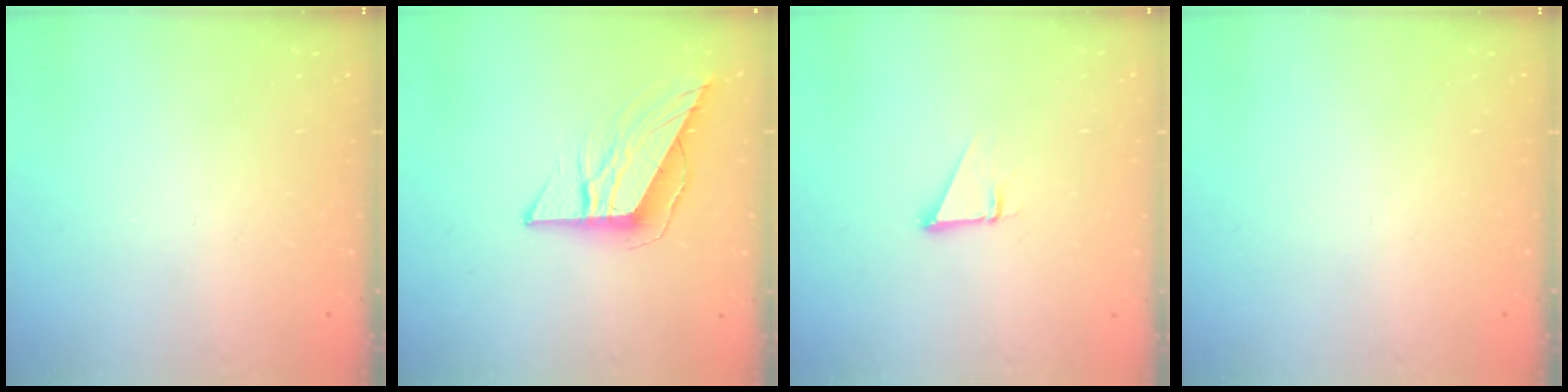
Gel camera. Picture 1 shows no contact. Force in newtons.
{"total": 8.7, "press": 8.7, "slide": 0.3}
{"total": 1.9, "press": 1.9, "slide": 0.0}
{"total": 0.0}